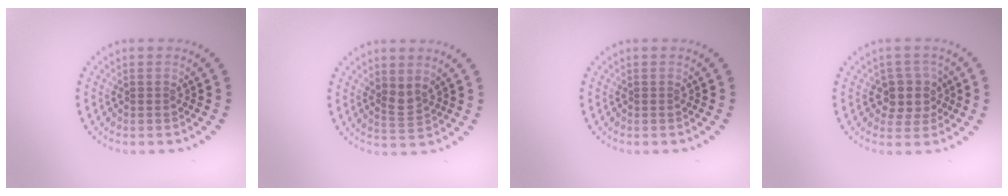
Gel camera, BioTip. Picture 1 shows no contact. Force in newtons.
{"total": 1.8, "press": 1.3, "slide": 1.2}
{"total": 0.0}
{"total": 2.9, "press": 2.6, "slide": 1.3}